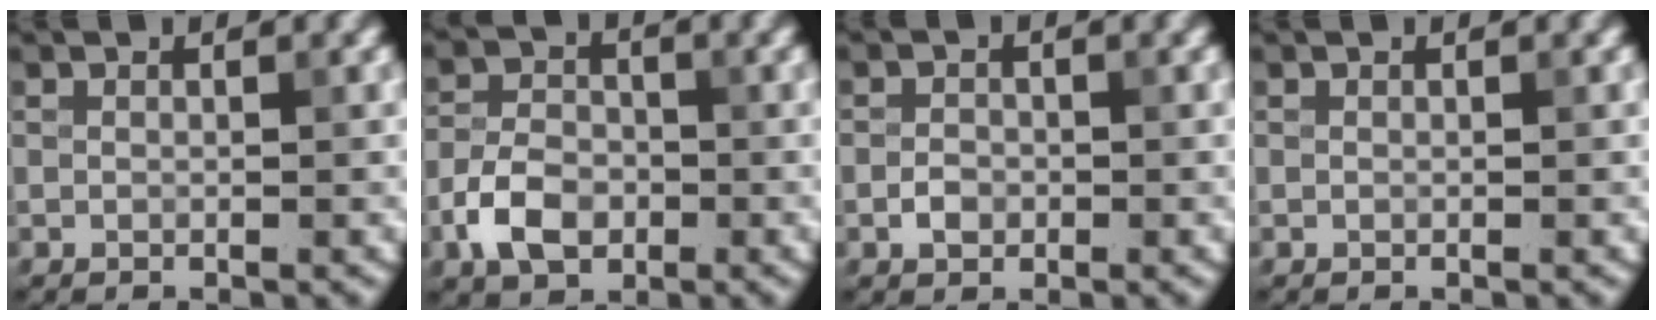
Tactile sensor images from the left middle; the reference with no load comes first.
{"total": 4.6, "force": [-1.9, 3.1, 2.8], "torque": [-0.056, 0.002, -0.041]}
{"total": 1.5, "force": [-0.6, 1.1, 0.8], "torque": [-0.013, 0.001, -0.013]}
{"total": 0.0}